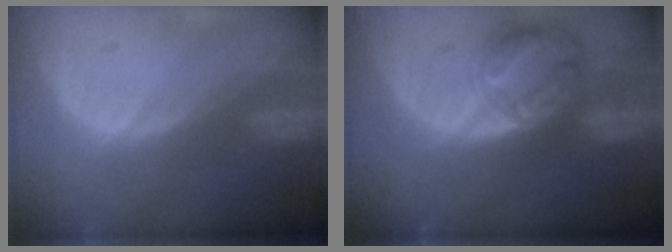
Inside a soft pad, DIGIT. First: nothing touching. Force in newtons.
{"total": 8.3, "press": 7.1, "slide": 4.2}